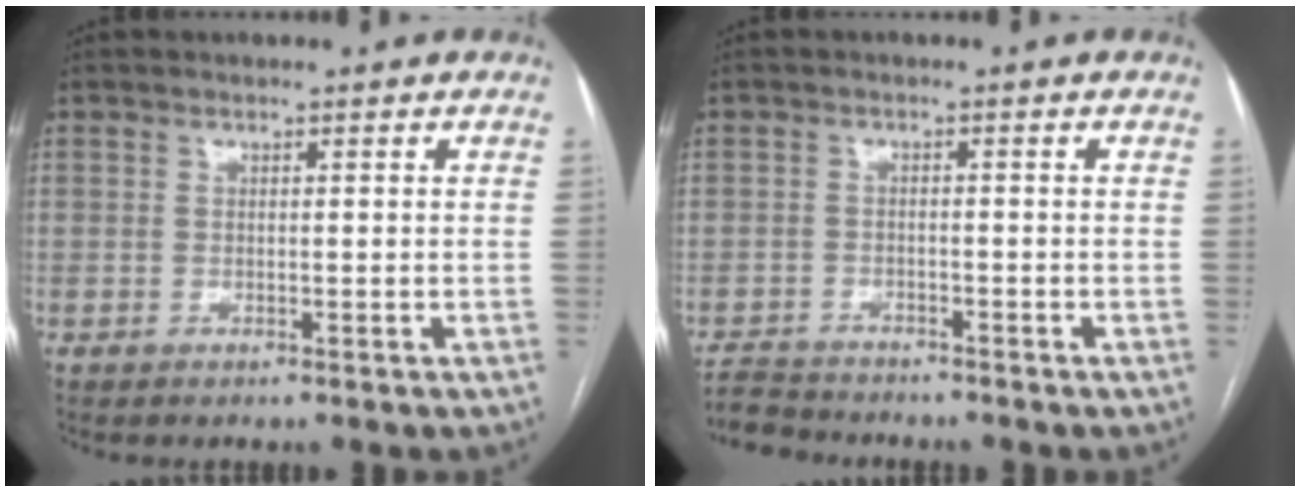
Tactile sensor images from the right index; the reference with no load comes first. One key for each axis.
{"total": 4.1, "fx": -4.0, "fy": 0.5, "fz": -0.1, "tx": 0.005, "ty": -0.015, "tz": -0.073}